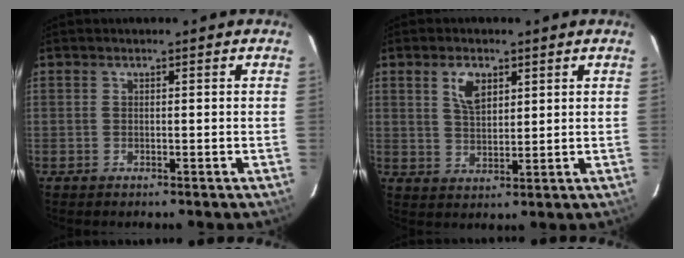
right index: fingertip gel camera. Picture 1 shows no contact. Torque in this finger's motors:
{"motor_torque": [0.09, 0.03, 0.12, 0.05]}